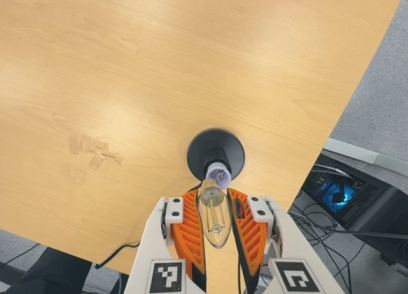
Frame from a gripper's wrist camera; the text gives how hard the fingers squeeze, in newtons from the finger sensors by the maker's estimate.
{"total": 19.8, "left": 21.7, "right": 17.9}